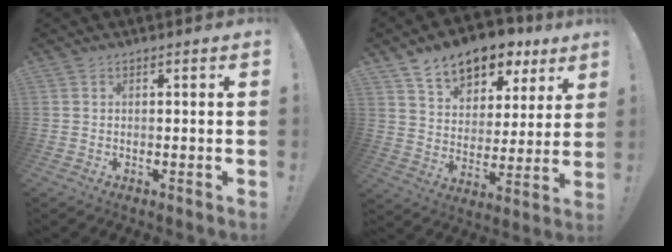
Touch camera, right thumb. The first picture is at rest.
{"total": 13.4, "force": [9.8, 7.4, 5.3], "torque": [-0.074, -0.070, 0.172]}